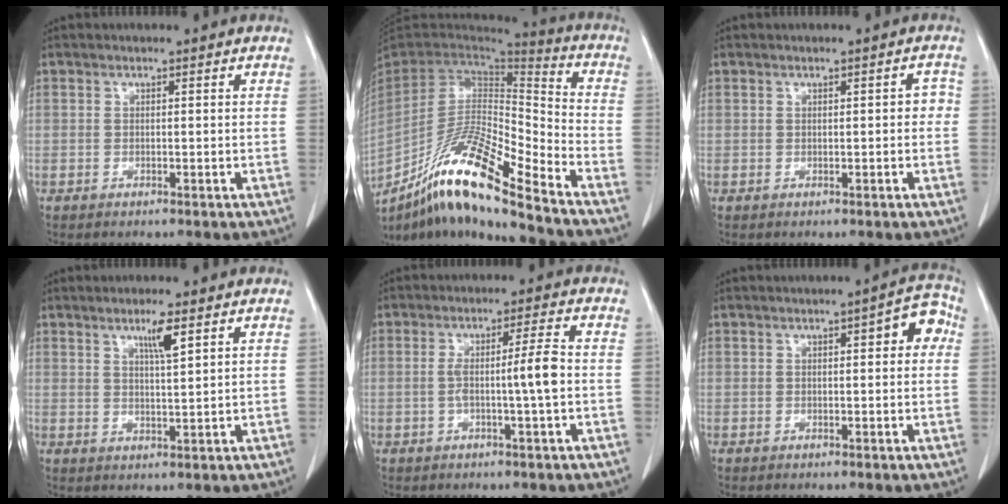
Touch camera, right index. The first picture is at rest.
{"total": 18.9, "force": [-13.3, 1.0, 13.4], "torque": [-0.262, -0.019, -0.245]}
{"total": 1.4, "force": [0.1, 0.7, 1.3], "torque": [-0.007, 0.011, 0.001]}
{"total": 4.0, "force": [2.3, 0.0, 3.3], "torque": [-0.058, -0.007, 0.041]}
{"total": 5.3, "force": [-0.7, -0.7, 5.2], "torque": [-0.089, 0.008, -0.011]}
{"total": 4.6, "force": [1.2, 1.5, 4.2], "torque": [-0.042, 0.019, 0.009]}